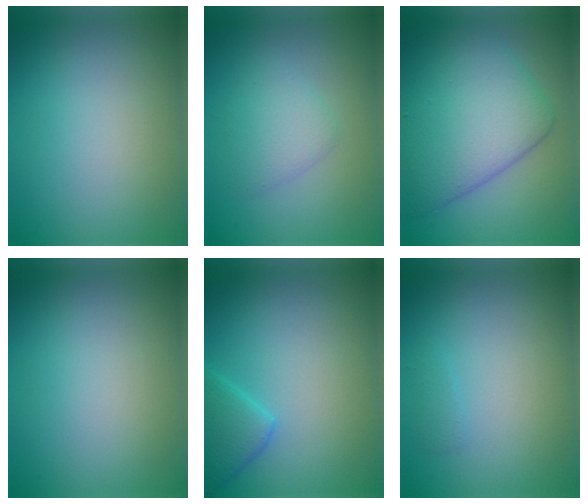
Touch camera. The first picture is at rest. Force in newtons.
{"total": 2.4, "press": 2.4, "slide": 0.1}
{"total": 8.9, "press": 8.9, "slide": 0.2}
{"total": 0.0}
{"total": 2.8, "press": 2.8, "slide": 0.3}
{"total": 0.7, "press": 0.7, "slide": 0.1}